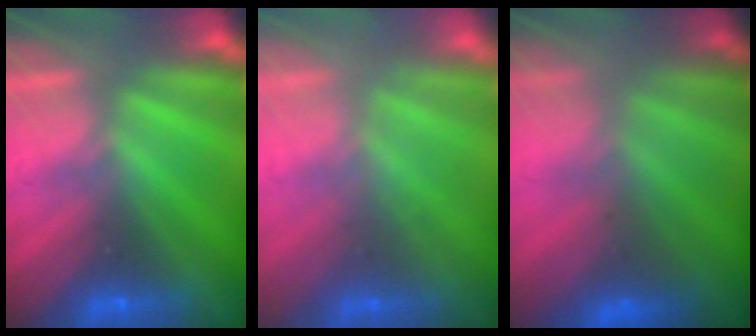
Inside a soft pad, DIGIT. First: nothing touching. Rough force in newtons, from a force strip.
{"total": 2.2}
{"total": 3.5}